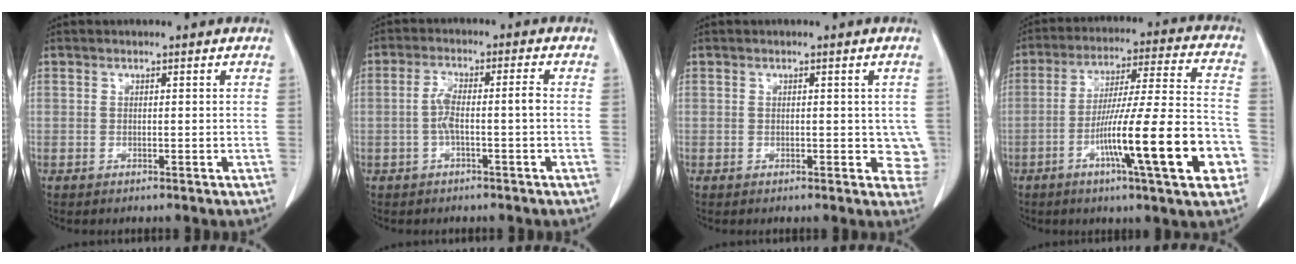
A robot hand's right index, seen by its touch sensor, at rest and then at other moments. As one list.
[{"total": 4.6, "force": [-0.9, 0.5, 4.5], "torque": [-0.093, 0.018, -0.015]}, {"total": 3.2, "force": [0.1, 1.9, 2.5], "torque": [-0.008, -0.001, -0.001]}, {"total": 18.9, "force": [-6.9, 0.7, 17.6], "torque": [-0.262, -0.003, -0.108]}]